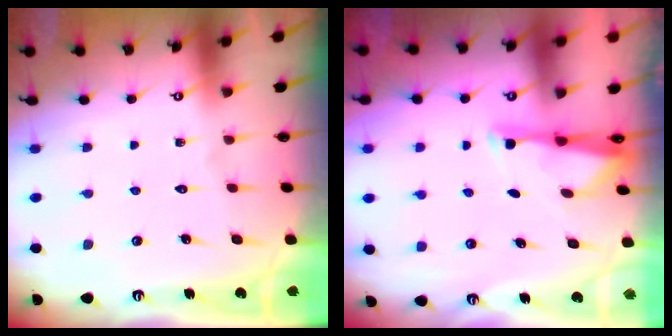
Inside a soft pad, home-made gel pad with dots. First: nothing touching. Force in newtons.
{"total": 2.9, "press": 2.9, "slide": 0.5}